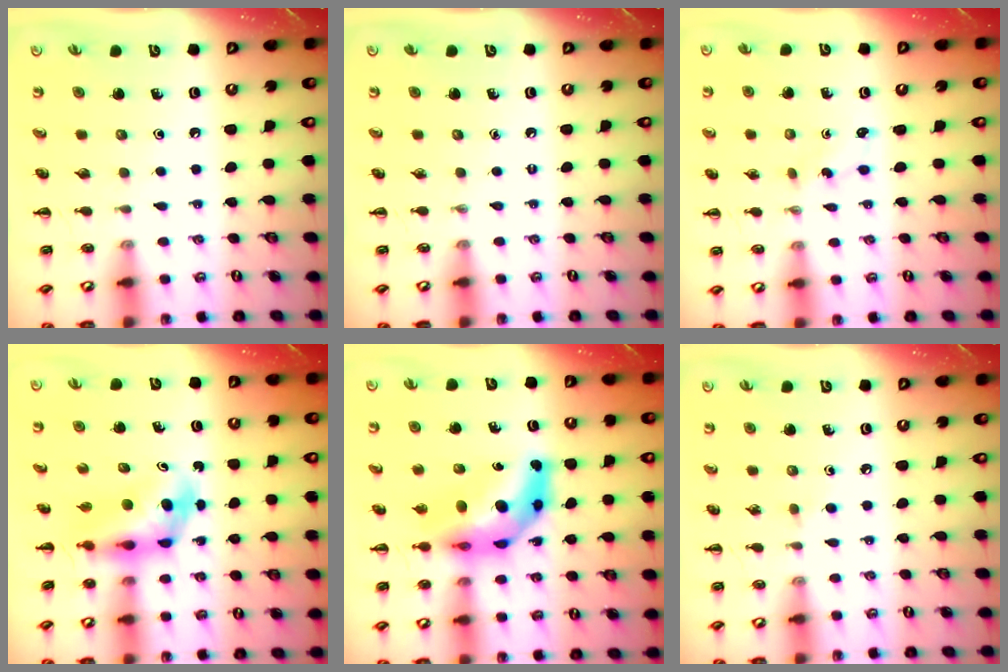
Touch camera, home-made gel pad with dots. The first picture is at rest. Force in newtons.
{"total": 0.0}
{"total": 2.6, "press": 2.5, "slide": 0.8}
{"total": 4.8, "press": 4.7, "slide": 0.6}
{"total": 9.4, "press": 9.0, "slide": 2.9}
{"total": 1.6, "press": 1.4, "slide": 0.8}